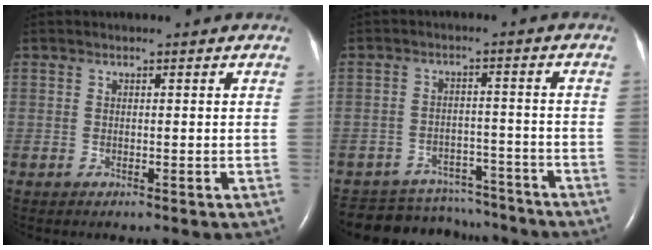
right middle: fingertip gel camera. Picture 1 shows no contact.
{"total": 13.2, "force": [-12.3, 4.3, 2.1], "torque": [-0.040, 0.014, -0.163]}